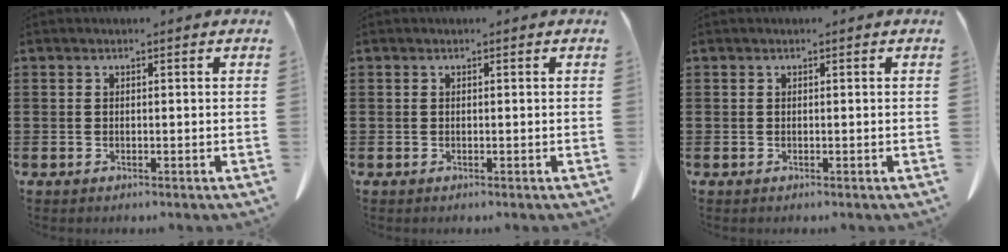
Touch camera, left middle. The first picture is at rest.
{"total": 0.0}
{"total": 0.0}